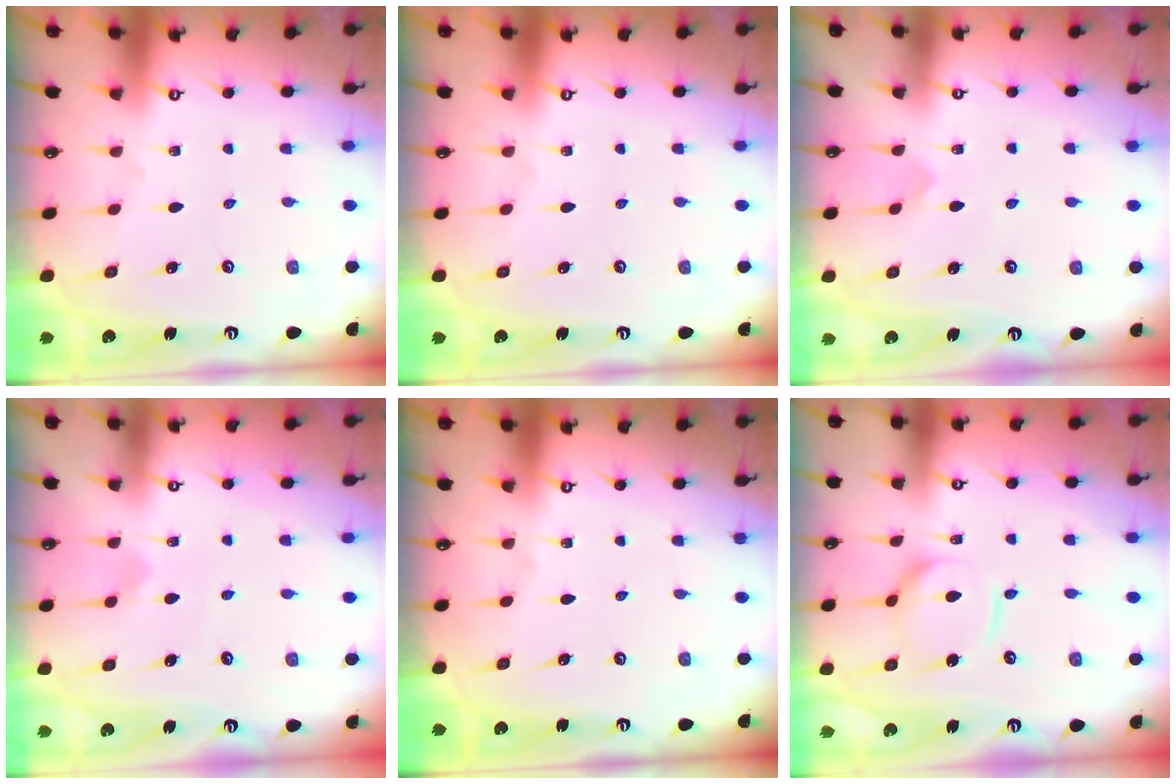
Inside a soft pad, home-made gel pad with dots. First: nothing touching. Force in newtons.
{"total": 0.0}
{"total": 2.3, "press": 2.3, "slide": 0.2}
{"total": 3.7, "press": 3.7, "slide": 0.6}
{"total": 0.0}
{"total": 11.8, "press": 11.7, "slide": 1.1}